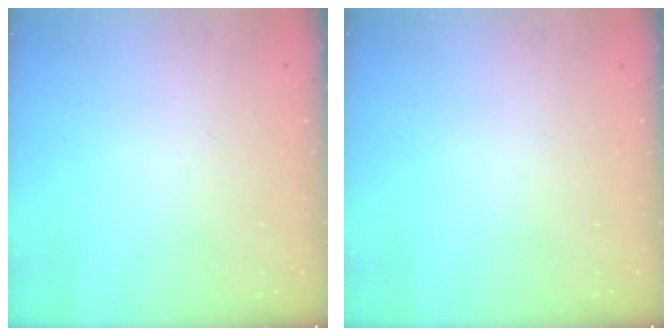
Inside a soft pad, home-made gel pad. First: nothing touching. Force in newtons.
{"total": 0.0}